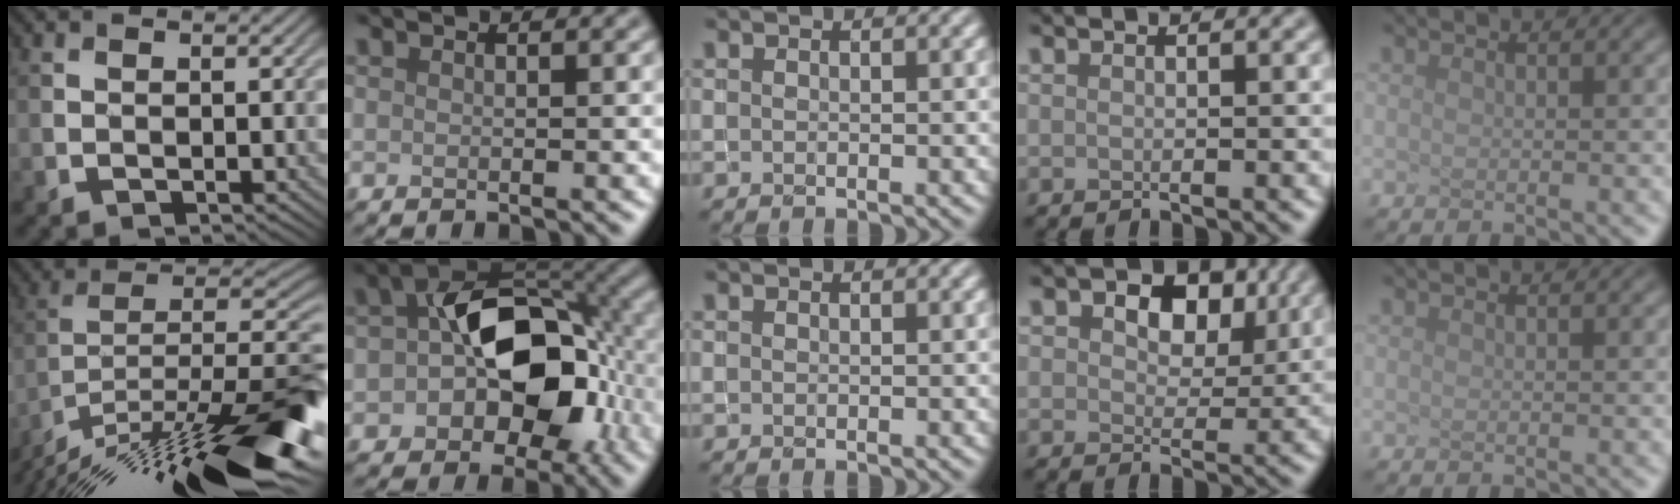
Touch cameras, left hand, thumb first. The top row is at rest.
{"thumb": {"total": 18.0, "force": [-11.4, 5.3, 12.9], "torque": [-0.217, -0.005, -0.192]}, "index": {"total": 11.5, "force": [-1.7, 7.3, 8.6], "torque": [-0.117, 0.004, -0.034]}, "ring": {"total": 6.6, "force": [2.7, 4.1, 4.3], "torque": [-0.069, 0.000, 0.027]}}